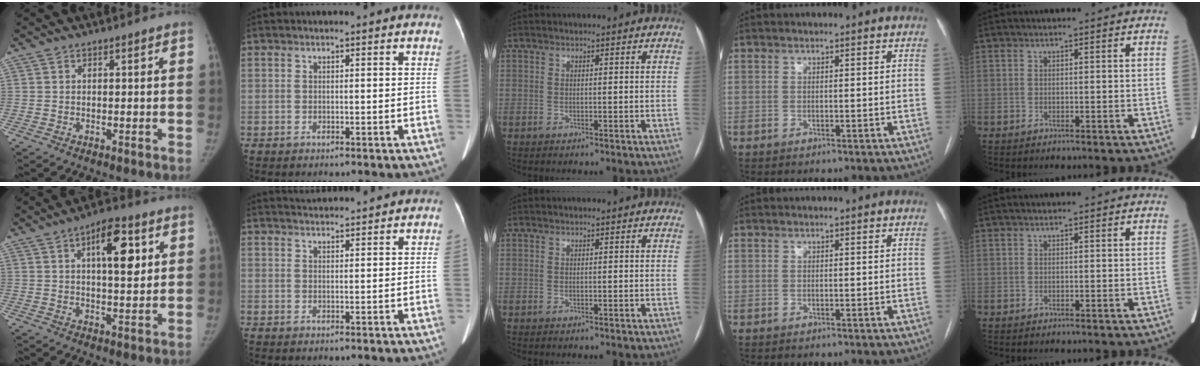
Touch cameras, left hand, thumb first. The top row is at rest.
{"thumb": {"total": 10.5, "force": [3.6, 4.3, 8.9], "torque": [-0.109, -0.008, 0.052]}, "index": {"total": 4.6, "force": [4.5, -0.1, 0.6], "torque": [-0.017, 0.027, 0.068]}}